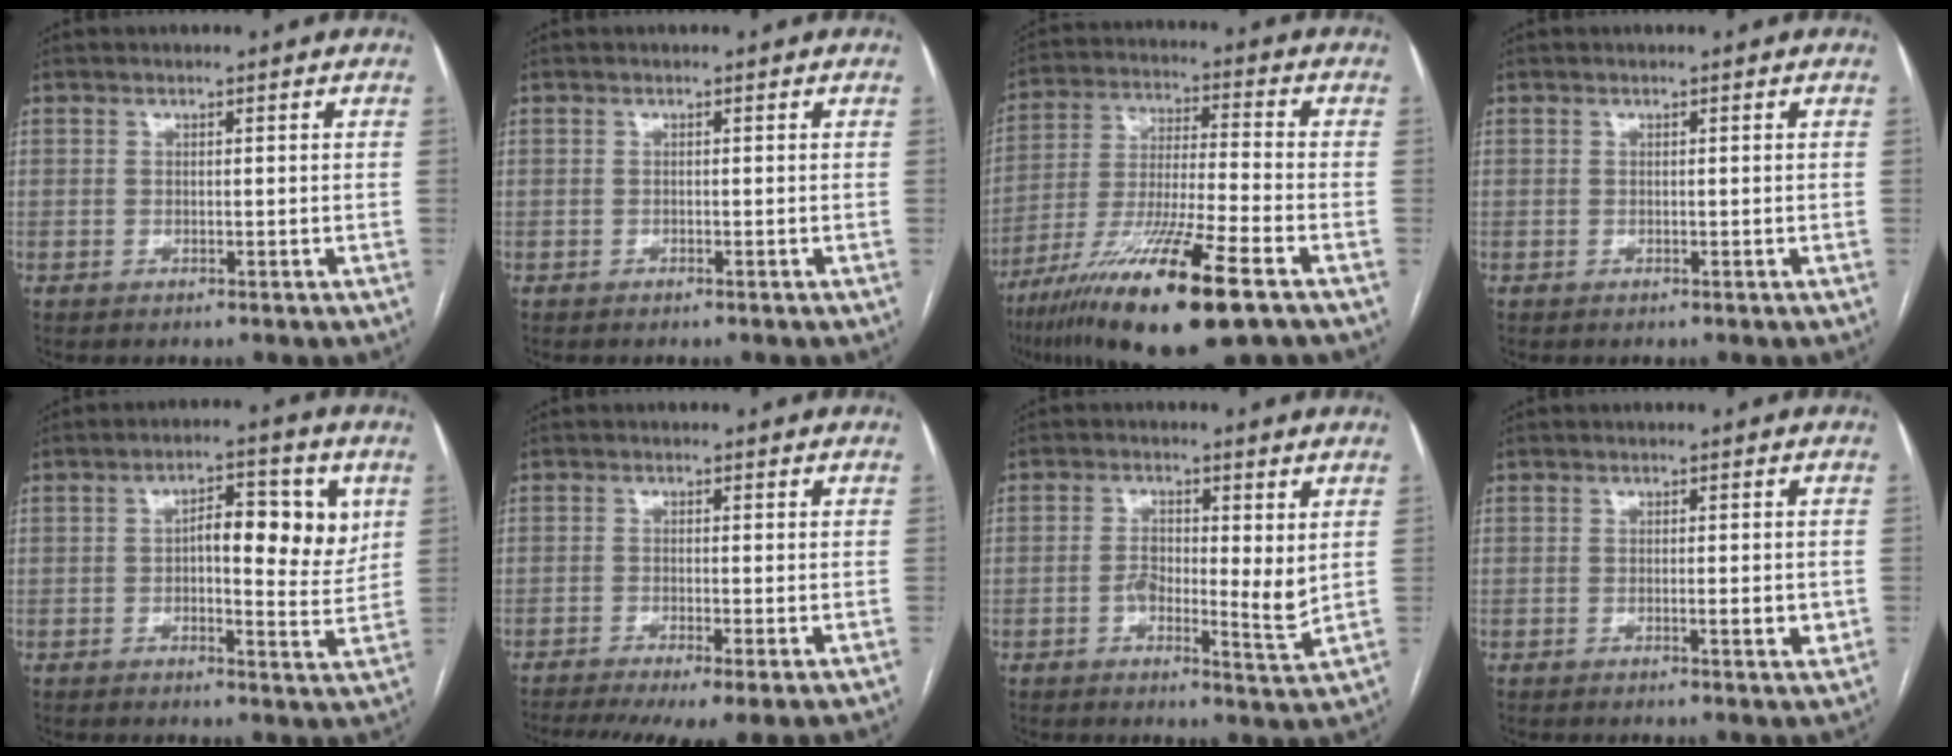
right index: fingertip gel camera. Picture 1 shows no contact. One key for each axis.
{"total": 0.0}
{"total": 18.9, "fx": -10.9, "fy": 1.2, "fz": 15.3, "tx": -0.285, "ty": -0.047, "tz": -0.195}
{"total": 0.0}
{"total": 10.0, "fx": 2.1, "fy": 3.6, "fz": 9.0, "tx": -0.119, "ty": 0.013, "tz": 0.027}
{"total": 9.4, "fx": -6.2, "fy": 1.4, "fz": 6.9, "tx": -0.112, "ty": -0.012, "tz": -0.100}
{"total": 6.8, "fx": 0.3, "fy": 2.2, "fz": 6.4, "tx": -0.102, "ty": -0.009, "tz": 0.000}
{"total": 2.5, "fx": -0.3, "fy": 0.6, "fz": 2.4, "tx": -0.036, "ty": -0.003, "tz": -0.004}